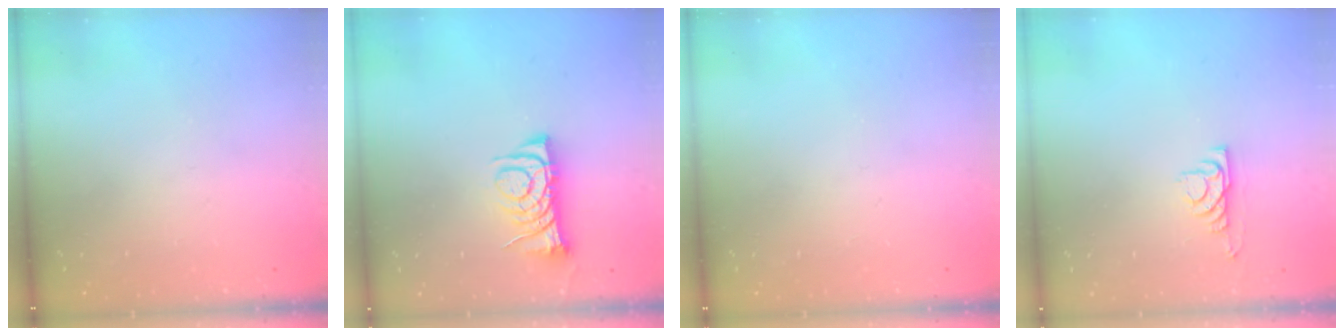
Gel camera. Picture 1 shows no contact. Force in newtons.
{"total": 8.0, "press": 7.9, "slide": 1.1}
{"total": 0.0}
{"total": 5.0, "press": 4.9, "slide": 0.7}